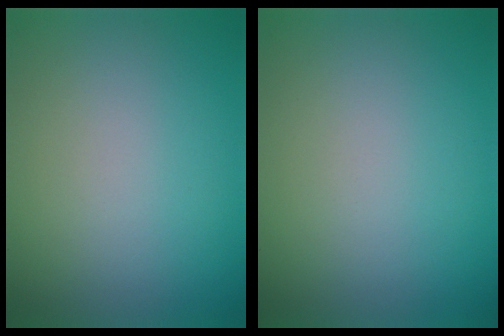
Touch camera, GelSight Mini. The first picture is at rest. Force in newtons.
{"total": 0.0}